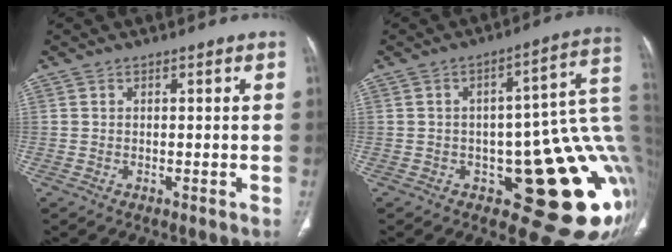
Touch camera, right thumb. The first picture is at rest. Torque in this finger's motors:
{"motor_torque": [2.25, 2.23, 1.31, -1.47, 0.06]}